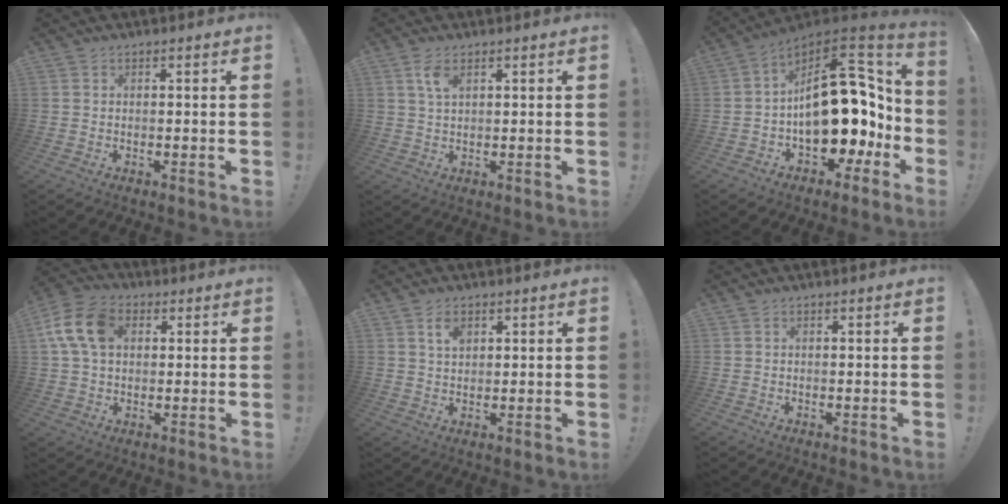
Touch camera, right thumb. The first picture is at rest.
{"total": 4.3, "force": [1.9, 1.9, 3.3], "torque": [-0.055, -0.004, 0.032]}
{"total": 24.2, "force": [-1.0, 15.2, 18.8], "torque": [-0.268, 0.010, 0.012]}
{"total": 13.2, "force": [3.7, 9.3, 8.6], "torque": [-0.159, 0.004, 0.070]}
{"total": 4.0, "force": [1.9, 2.4, 2.6], "torque": [-0.036, -0.006, 0.031]}
{"total": 0.0}